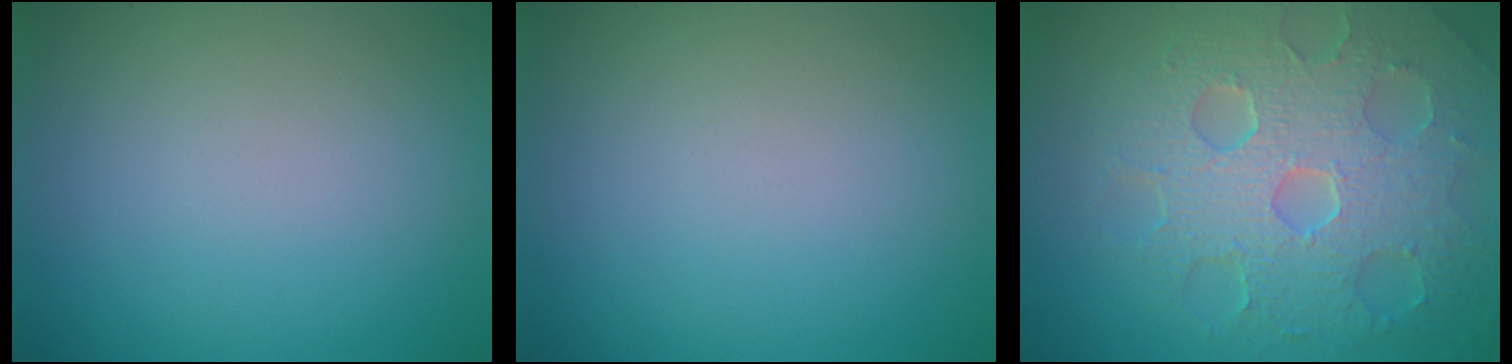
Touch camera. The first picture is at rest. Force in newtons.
{"total": 0.0}
{"total": 8.6, "press": 6.1, "slide": 6.1}